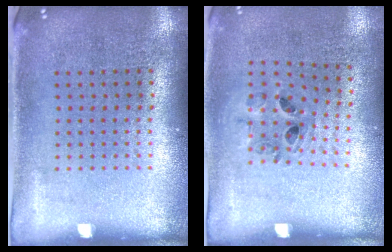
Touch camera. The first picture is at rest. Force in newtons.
{"total": 0.8, "press": 0.8, "slide": 0.3}